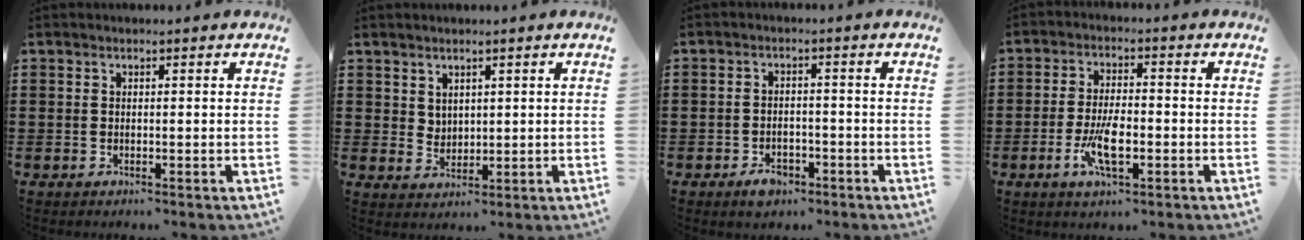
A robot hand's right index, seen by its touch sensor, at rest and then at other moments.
{"total": 2.6, "force": [2.0, 1.6, 0.3], "torque": [-0.010, 0.005, 0.039]}
{"total": 2.8, "force": [-1.9, 1.6, 1.3], "torque": [-0.023, 0.003, -0.038]}
{"total": 6.7, "force": [-2.3, 2.3, 5.9], "torque": [-0.129, -0.009, -0.046]}